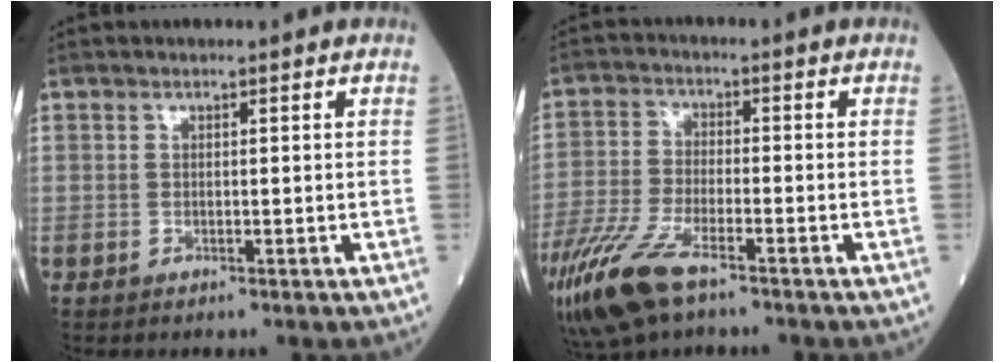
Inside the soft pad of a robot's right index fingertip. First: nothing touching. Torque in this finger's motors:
{"motor_torque": [0.44, -0.44, 0.36, 0.15]}